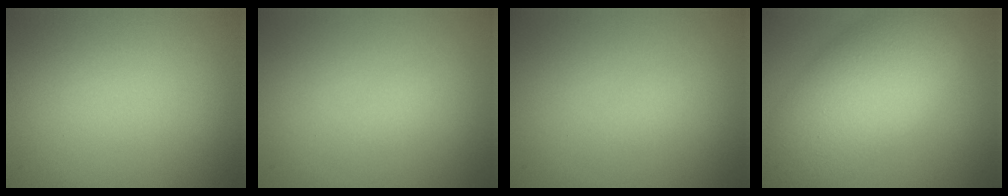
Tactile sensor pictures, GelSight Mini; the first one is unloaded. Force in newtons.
{"total": 0.9, "press": 0.9, "slide": 0.0}
{"total": 0.9, "press": 0.9, "slide": 0.0}
{"total": 9.2, "press": 9.2, "slide": 0.3}